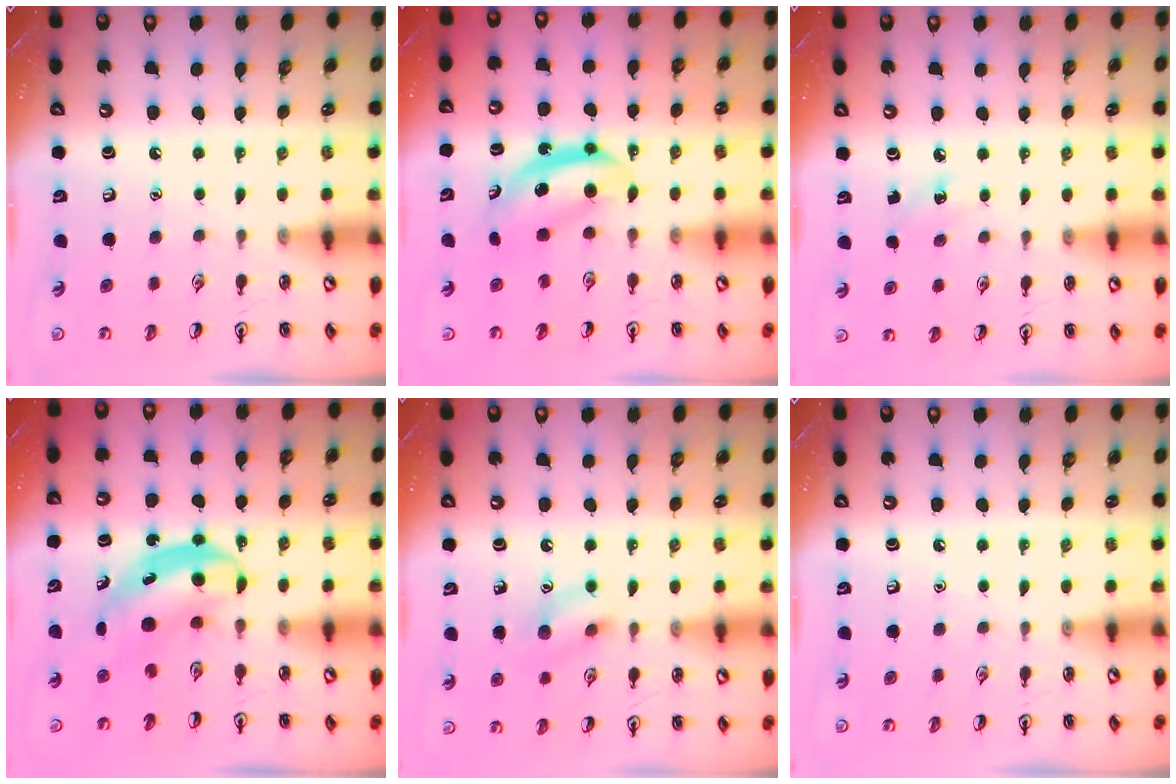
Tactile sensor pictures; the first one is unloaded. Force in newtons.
{"total": 5.9, "press": 5.8, "slide": 0.8}
{"total": 3.8, "press": 3.6, "slide": 1.2}
{"total": 4.8, "press": 4.8, "slide": 0.3}
{"total": 9.0, "press": 8.9, "slide": 0.6}
{"total": 0.0}